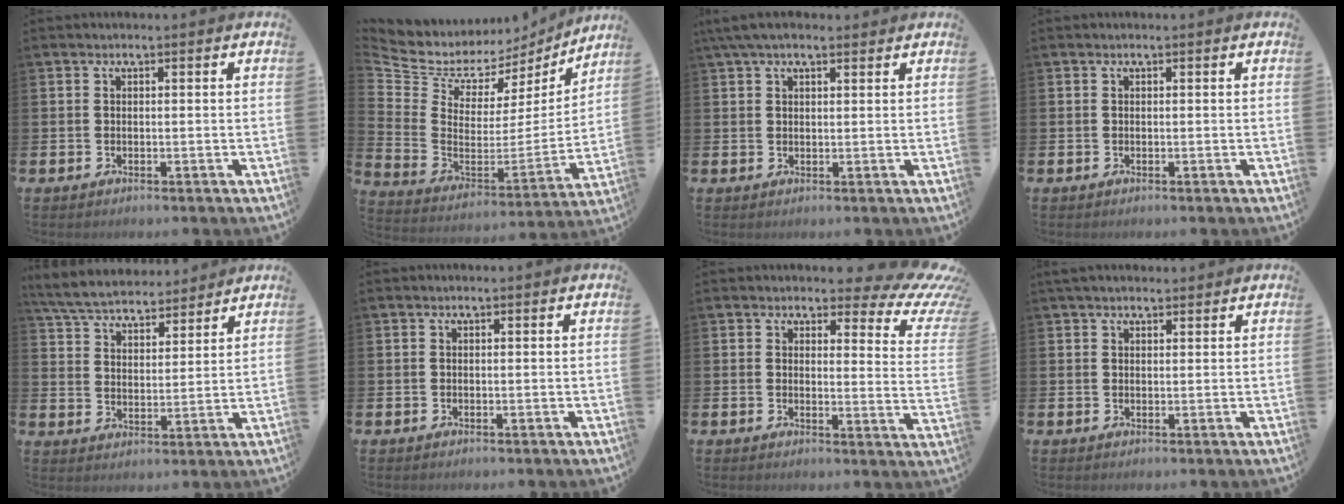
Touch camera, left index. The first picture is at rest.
{"total": 7.2, "force": [5.8, 4.1, 1.4], "torque": [-0.075, -0.043, 0.100]}
{"total": 3.8, "force": [2.8, 1.3, 2.2], "torque": [-0.047, 0.003, 0.051]}
{"total": 0.0}
{"total": 6.1, "force": [5.9, 1.3, 0.8], "torque": [-0.047, -0.032, 0.106]}
{"total": 0.0}
{"total": 4.4, "force": [3.3, 1.9, 2.1], "torque": [-0.026, -0.038, 0.046]}
{"total": 2.1, "force": [1.8, 0.8, 0.6], "torque": [-0.006, 0.002, 0.032]}